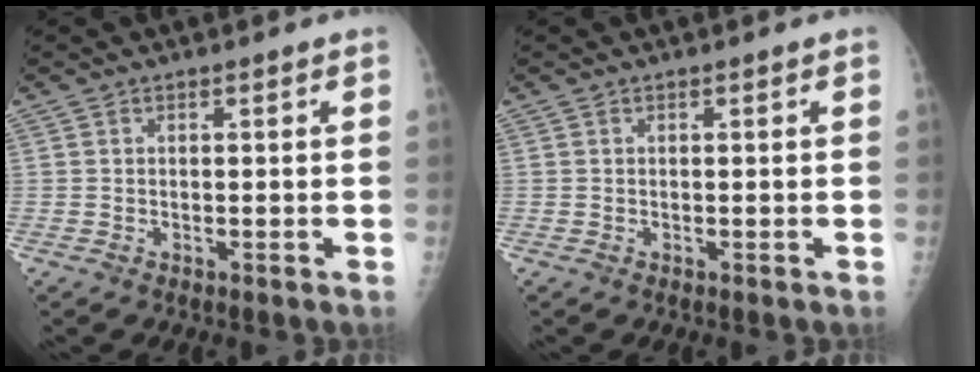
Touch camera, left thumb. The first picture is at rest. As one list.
[{"total": 0.0}]